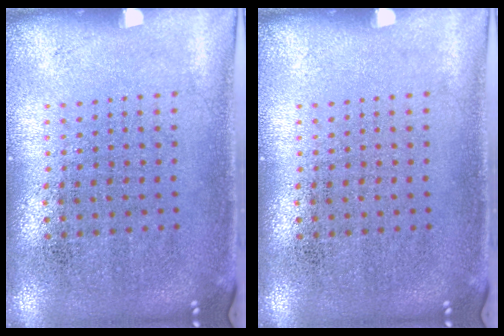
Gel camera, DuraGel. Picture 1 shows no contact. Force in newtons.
{"total": 0.0}